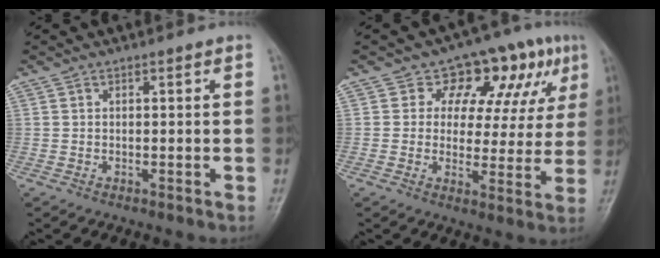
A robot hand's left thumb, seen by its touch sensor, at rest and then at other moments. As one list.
[{"total": 13.5, "force": [6.6, 8.6, 8.1], "torque": [-0.041, -0.009, 0.085]}]